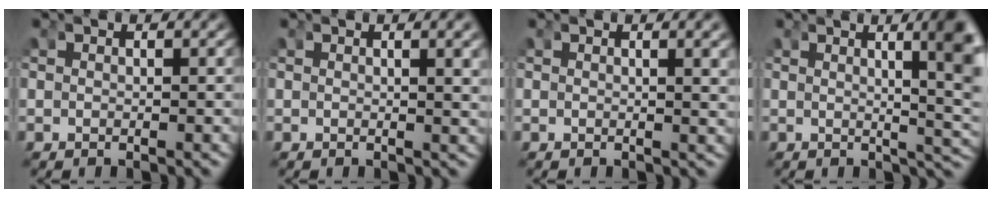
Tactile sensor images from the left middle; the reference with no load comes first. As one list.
[{"total": 1.6, "force": [0.7, -0.4, 1.4], "torque": [-0.013, 0.001, 0.011]}, {"total": 1.3, "force": [0.6, -0.4, 1.1], "torque": [-0.011, 0.000, 0.009]}, {"total": 8.0, "force": [2.2, 2.2, 7.3], "torque": [-0.067, 0.013, 0.028]}]